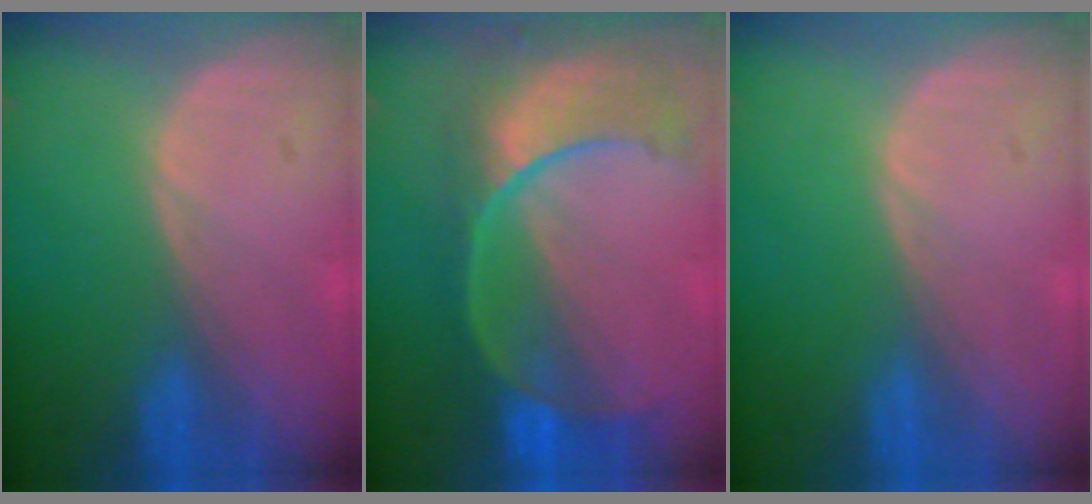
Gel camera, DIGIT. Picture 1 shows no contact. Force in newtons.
{"total": 11.1, "press": 9.4, "slide": 5.9}
{"total": 0.0}